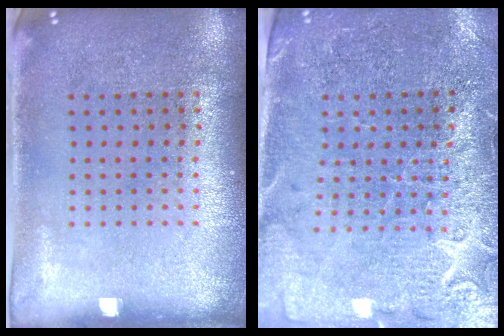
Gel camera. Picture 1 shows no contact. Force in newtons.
{"total": 3.3, "press": 3.1, "slide": 1.1}